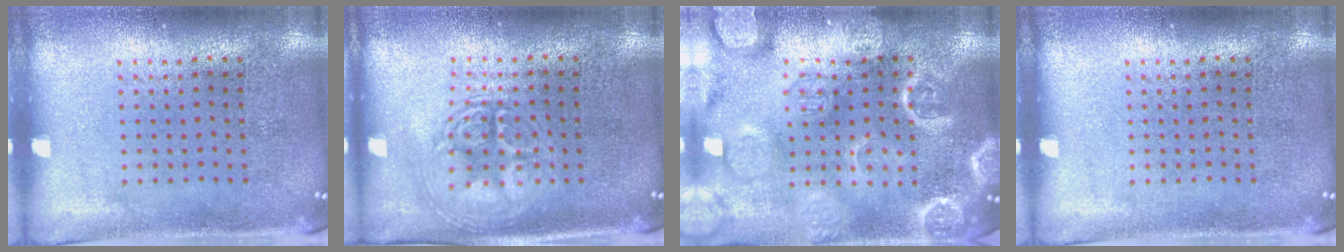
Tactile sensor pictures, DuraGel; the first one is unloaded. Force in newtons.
{"total": 2.9, "press": 2.9, "slide": 0.4}
{"total": 3.9, "press": 3.9, "slide": 0.4}
{"total": 0.0}